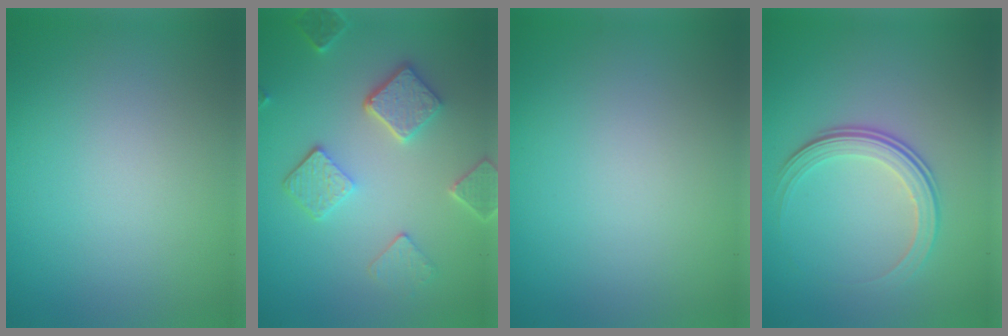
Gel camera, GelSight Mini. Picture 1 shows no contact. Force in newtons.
{"total": 4.7, "press": 3.8, "slide": 2.8}
{"total": 0.0}
{"total": 3.5, "press": 2.6, "slide": 2.3}